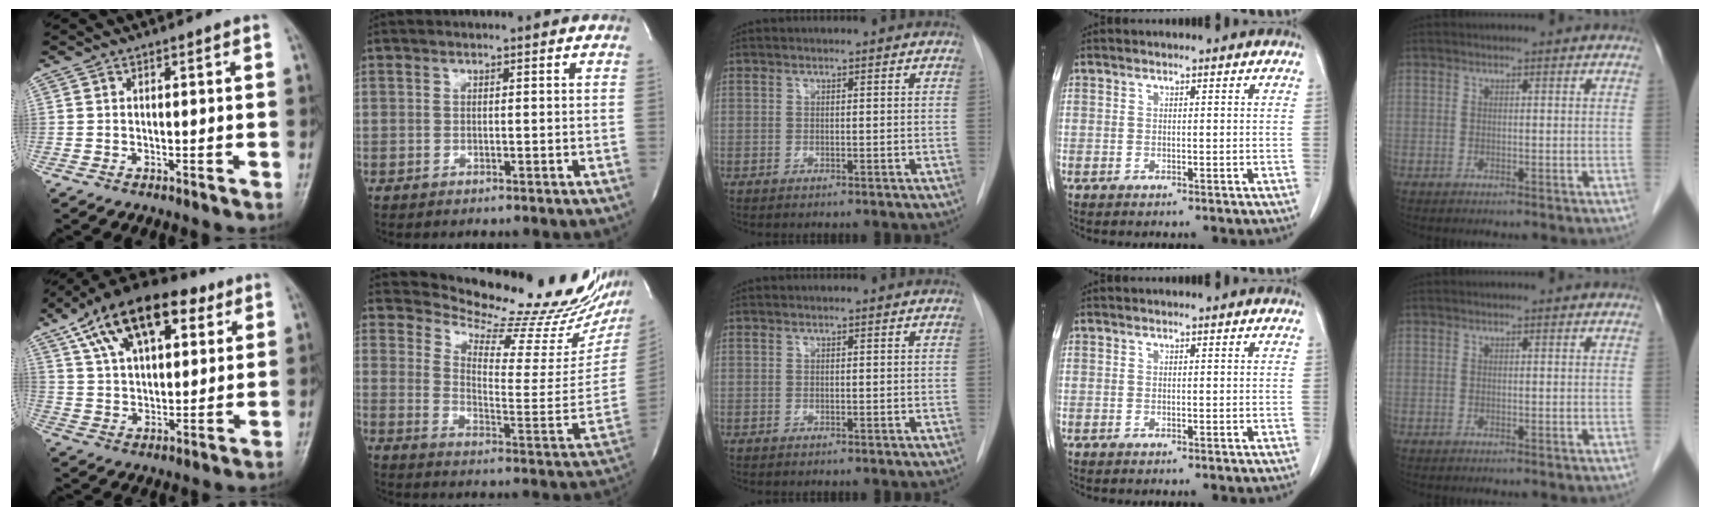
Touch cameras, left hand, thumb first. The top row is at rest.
{"thumb": {"total": 19.9, "force": [9.8, 10.4, 13.9], "torque": [-0.209, -0.002, 0.168]}, "index": {"total": 22.3, "force": [20.9, 2.2, 7.5], "torque": [-0.114, -0.112, 0.260]}}